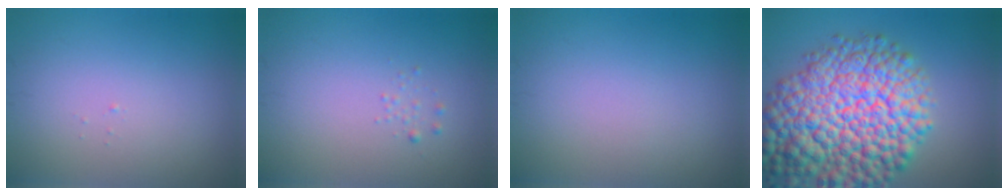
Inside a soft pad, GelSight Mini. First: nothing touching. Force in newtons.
{"total": 0.6, "press": 0.6, "slide": 0.0}
{"total": 0.0}
{"total": 15.2, "press": 15.2, "slide": 0.6}